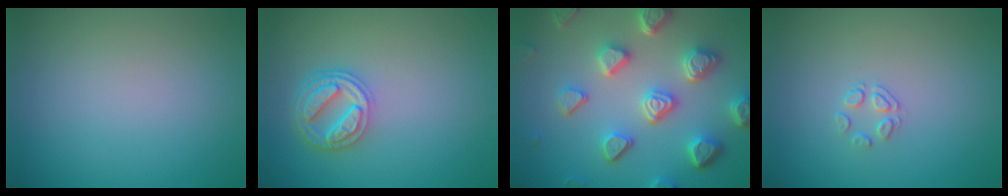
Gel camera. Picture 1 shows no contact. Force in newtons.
{"total": 4.4, "press": 3.4, "slide": 2.7}
{"total": 6.9, "press": 5.4, "slide": 4.3}
{"total": 1.4, "press": 0.6, "slide": 1.2}